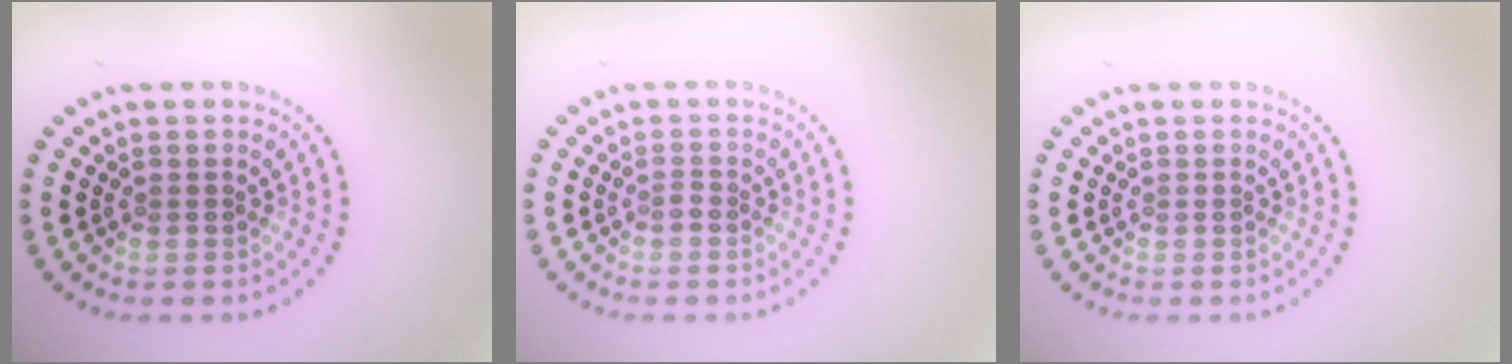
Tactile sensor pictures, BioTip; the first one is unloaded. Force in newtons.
{"total": 0.6, "press": 0.5, "slide": 0.4}
{"total": 0.0}